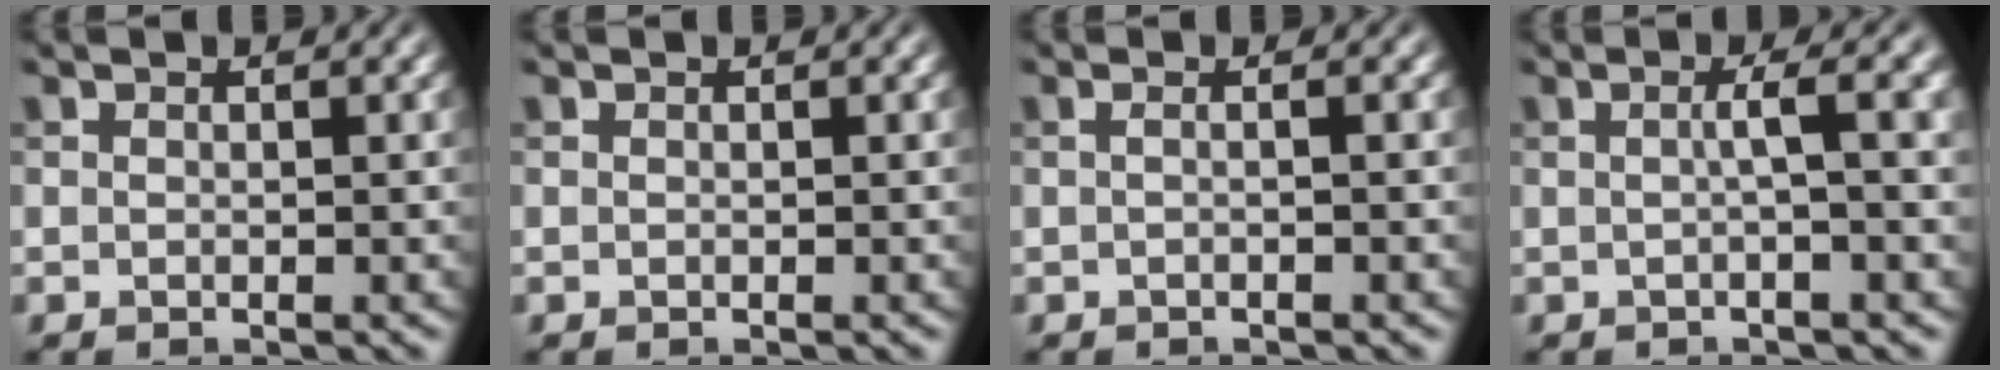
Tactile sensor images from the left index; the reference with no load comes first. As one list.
[{"total": 0.0}, {"total": 1.9, "force": [0.3, 0.9, 1.6], "torque": [-0.008, -0.005, -0.017]}, {"total": 3.3, "force": [0.2, 0.7, 3.2], "torque": [-0.042, 0.009, -0.004]}]